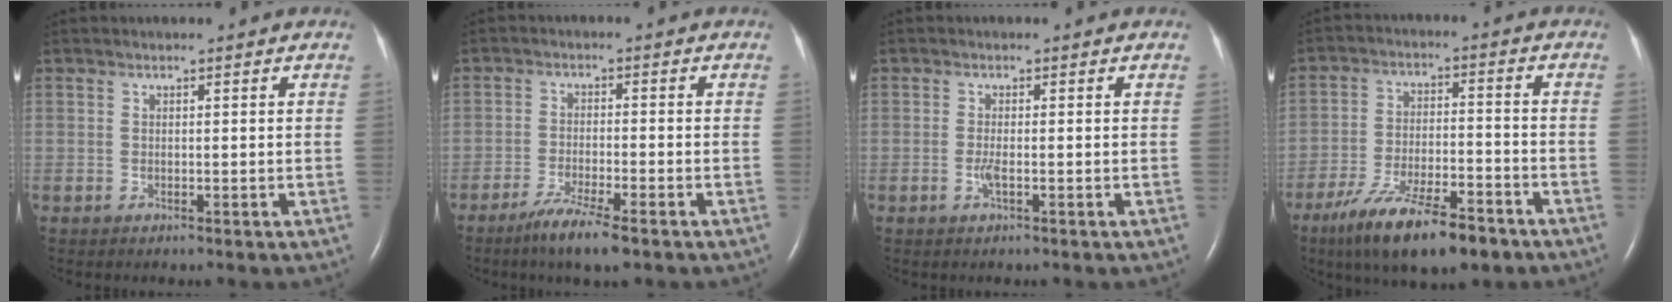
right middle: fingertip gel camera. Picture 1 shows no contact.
{"total": 6.2, "force": [-4.2, 0.3, 4.5], "torque": [-0.092, -0.015, -0.074]}
{"total": 1.4, "force": [-0.5, 0.1, 1.3], "torque": [-0.033, -0.003, -0.011]}
{"total": 14.1, "force": [-9.7, 3.5, 9.6], "torque": [-0.176, -0.021, -0.165]}